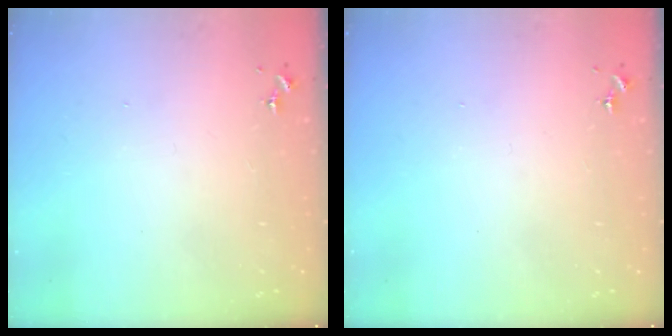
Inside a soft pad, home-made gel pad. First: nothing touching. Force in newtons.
{"total": 0.0}